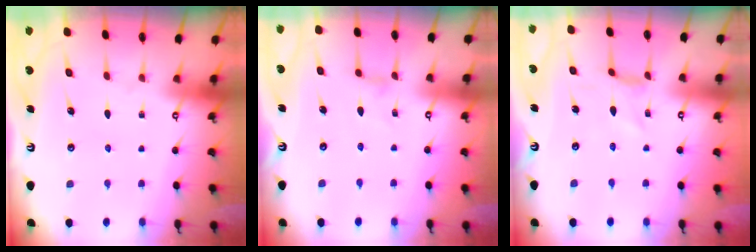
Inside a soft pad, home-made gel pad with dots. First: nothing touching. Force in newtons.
{"total": 0.9, "press": 0.8, "slide": 0.3}
{"total": 0.0}